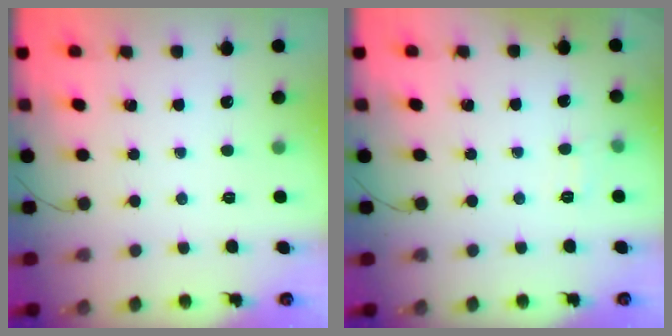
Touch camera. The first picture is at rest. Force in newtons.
{"total": 2.7, "press": 2.2, "slide": 1.6}